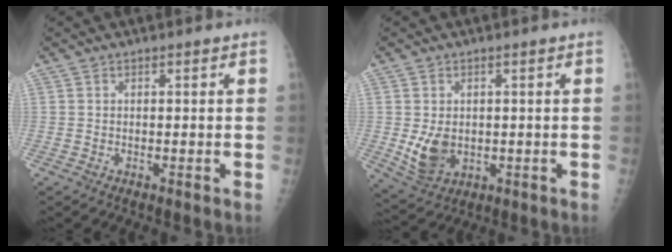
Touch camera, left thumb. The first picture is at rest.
{"total": 6.6, "force": [-0.3, 4.8, 4.5], "torque": [-0.069, -0.011, 0.011]}